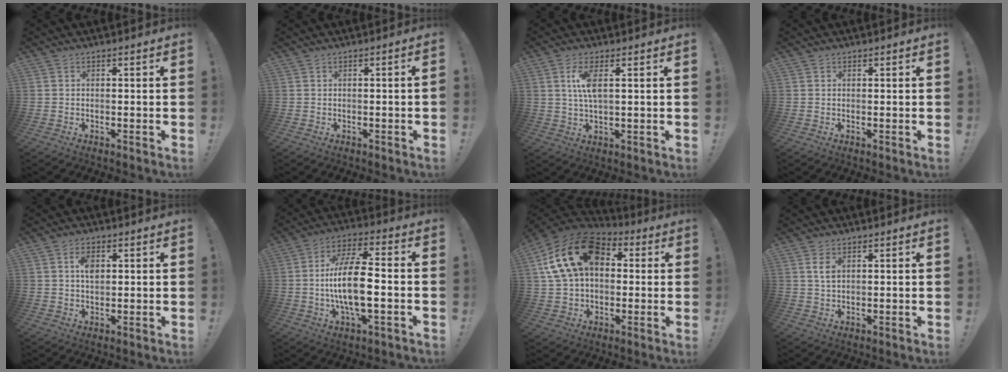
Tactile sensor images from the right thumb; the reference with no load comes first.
{"total": 0.9, "force": [-0.7, -0.3, 0.5], "torque": [-0.013, 0.002, -0.012]}
{"total": 6.5, "force": [1.8, 2.0, 5.9], "torque": [-0.107, -0.006, 0.026]}
{"total": 0.5, "force": [0.5, 0.1, -0.1], "torque": [0.011, -0.005, 0.009]}
{"total": 4.7, "force": [1.3, 2.7, 3.5], "torque": [-0.049, -0.002, 0.019]}
{"total": 14.9, "force": [-1.8, 5.1, 13.9], "torque": [-0.257, -0.003, -0.040]}
{"total": 20.7, "force": [5.9, 13.6, 14.4], "torque": [-0.257, -0.003, 0.108]}
{"total": 3.0, "force": [1.1, 1.5, 2.4], "torque": [-0.036, -0.002, 0.017]}